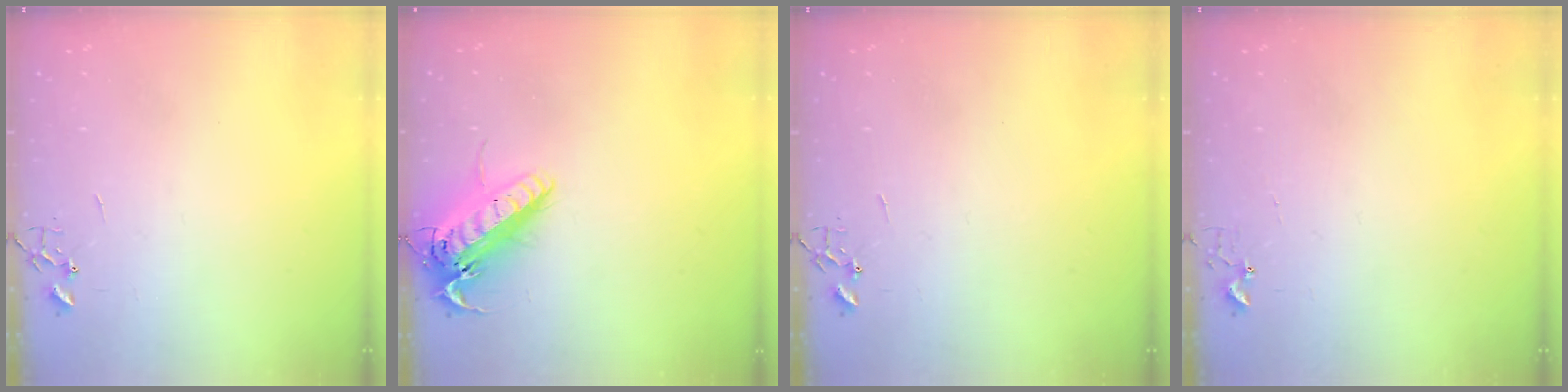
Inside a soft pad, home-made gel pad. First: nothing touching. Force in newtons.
{"total": 17.8, "press": 17.5, "slide": 3.3}
{"total": 0.0}
{"total": 2.7, "press": 2.7, "slide": 0.3}